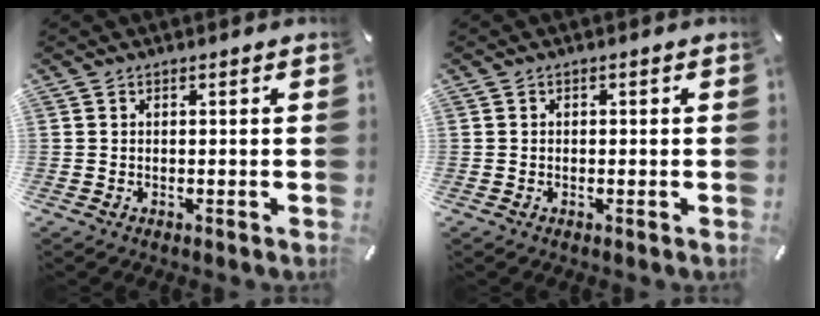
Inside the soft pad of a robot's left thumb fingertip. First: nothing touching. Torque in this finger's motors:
{"motor_torque": [0.28, 0.28, -0.06, 0.00, -0.01]}